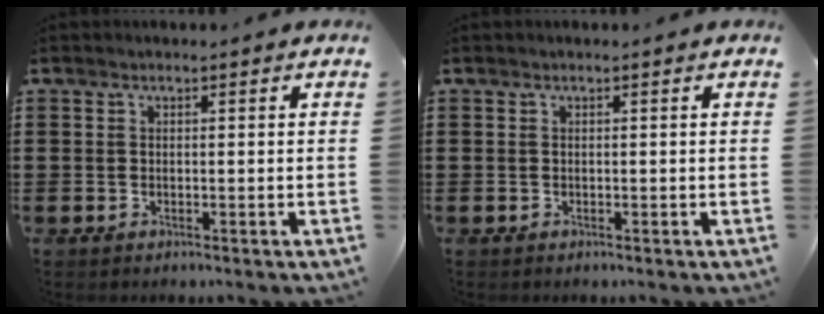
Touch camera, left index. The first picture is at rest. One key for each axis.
{"total": 0.0}